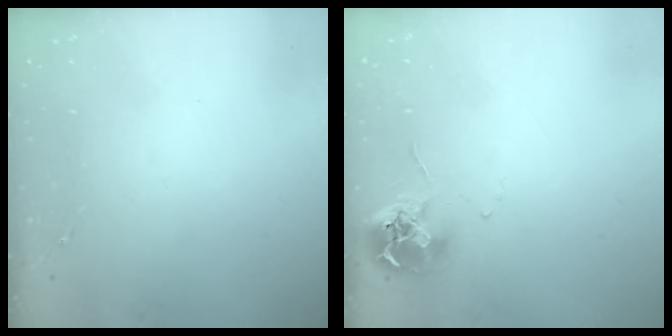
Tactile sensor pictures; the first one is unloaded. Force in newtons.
{"total": 9.6, "press": 9.5, "slide": 0.6}